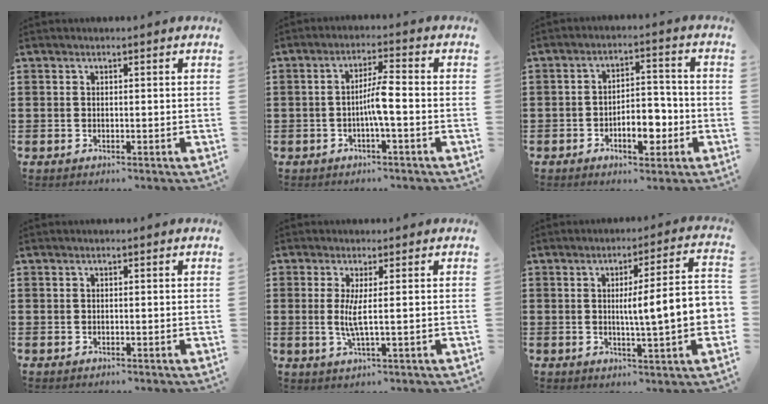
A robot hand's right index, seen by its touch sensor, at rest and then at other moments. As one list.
[{"total": 4.2, "force": [-1.1, 0.2, 4.1], "torque": [-0.082, -0.002, -0.025]}, {"total": 6.4, "force": [-2.6, 3.1, 5.0], "torque": [-0.066, 0.005, -0.049]}, {"total": 0.0}, {"total": 4.0, "force": [0.2, -0.2, 4.0], "torque": [-0.089, -0.015, -0.002]}, {"total": 9.2, "force": [-0.1, 0.7, 9.2], "torque": [-0.138, -0.014, -0.012]}]